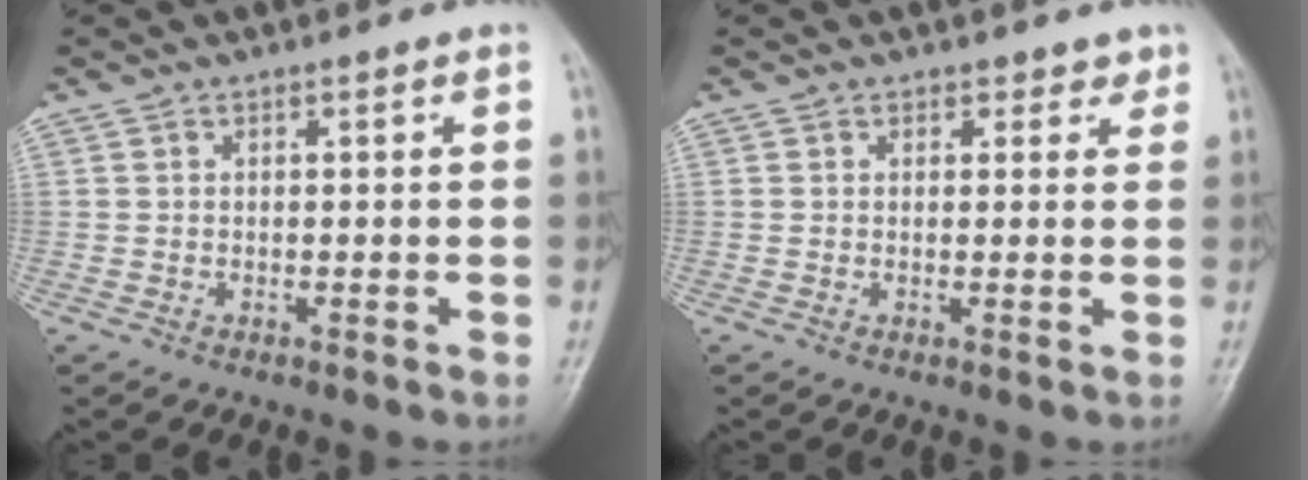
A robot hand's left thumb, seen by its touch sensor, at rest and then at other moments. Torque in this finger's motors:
{"motor_torque": [-0.04, -0.04, -0.24, -0.24, -0.05]}